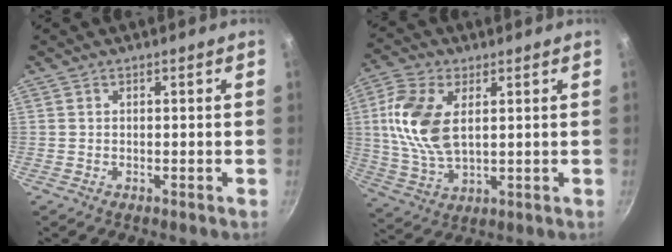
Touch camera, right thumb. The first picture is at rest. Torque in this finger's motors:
{"motor_torque": [-1.27, 1.26, 1.30, 0.38, 0.17]}